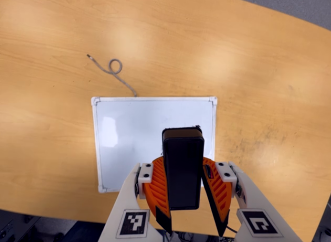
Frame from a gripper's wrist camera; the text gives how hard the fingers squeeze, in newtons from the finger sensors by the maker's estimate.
{"total": 8.5, "left": 9.0, "right": 8.1}